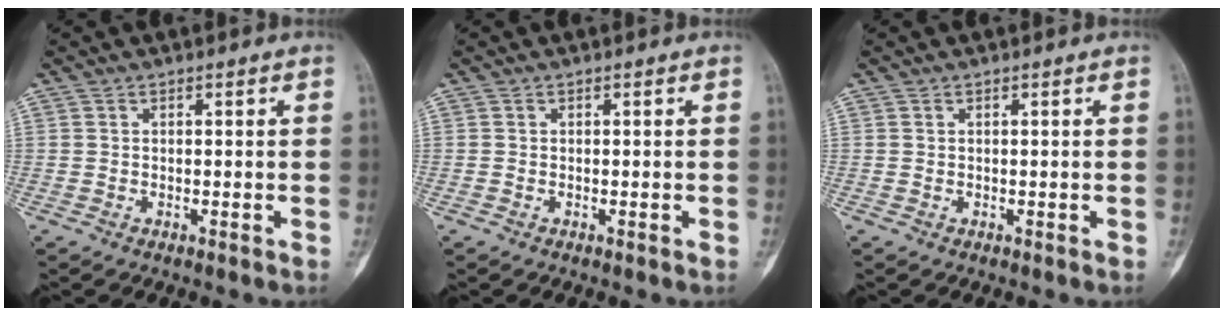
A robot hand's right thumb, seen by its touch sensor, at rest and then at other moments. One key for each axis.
{"total": 0.0}
{"total": 0.0}